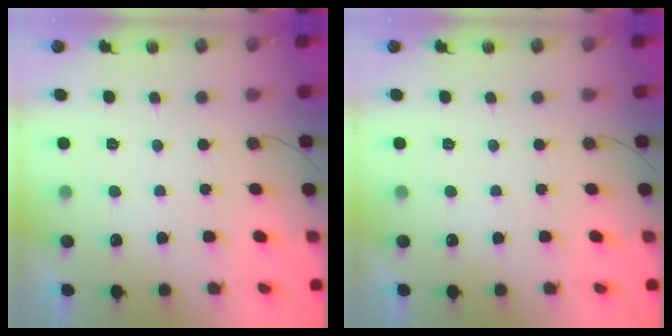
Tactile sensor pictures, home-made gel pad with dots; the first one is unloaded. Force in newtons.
{"total": 0.0}